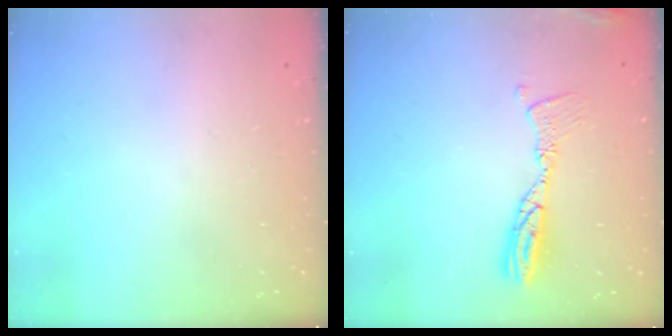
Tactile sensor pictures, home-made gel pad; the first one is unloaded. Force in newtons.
{"total": 10.8, "press": 10.8, "slide": 1.1}